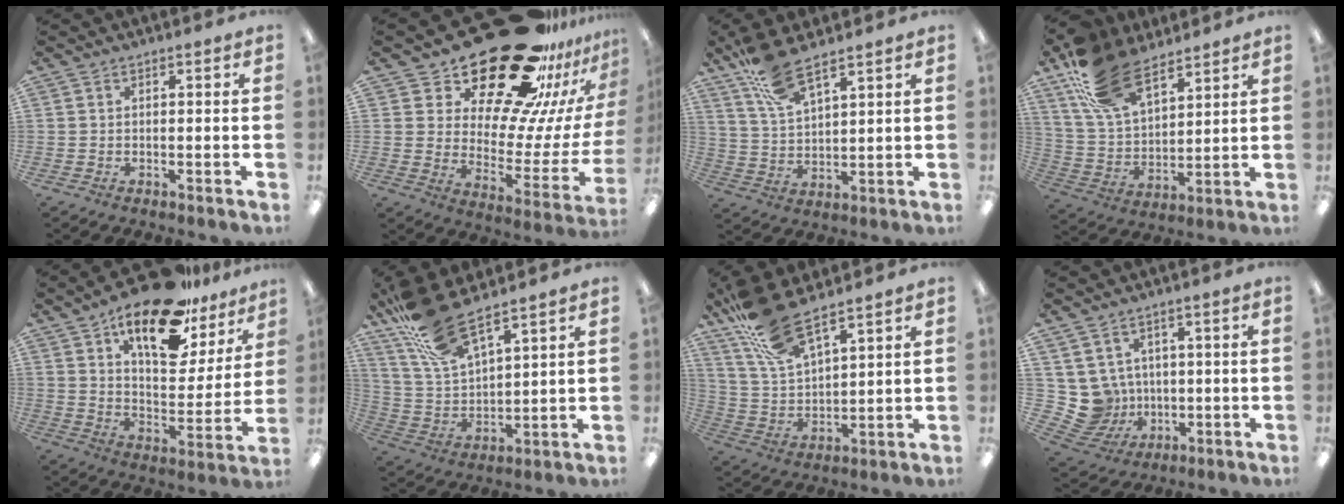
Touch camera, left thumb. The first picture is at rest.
{"total": 29.0, "force": [21.7, 12.0, 15.0], "torque": [-0.218, -0.157, 0.384]}
{"total": 10.5, "force": [8.3, 2.8, 5.9], "torque": [-0.134, -0.033, 0.155]}
{"total": 19.8, "force": [12.6, 10.2, 11.3], "torque": [-0.237, -0.044, 0.234]}
{"total": 20.8, "force": [14.6, 8.6, 12.1], "torque": [-0.193, -0.084, 0.248]}
{"total": 15.3, "force": [12.0, 4.2, 8.5], "torque": [-0.197, -0.059, 0.215]}
{"total": 14.3, "force": [11.2, 4.1, 7.9], "torque": [-0.190, -0.049, 0.203]}
{"total": 8.1, "force": [1.5, 7.9, 1.5], "torque": [-0.078, -0.013, 0.040]}